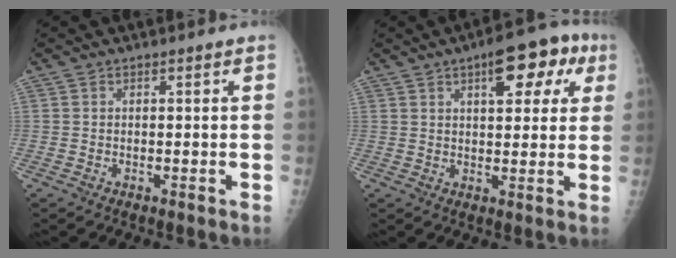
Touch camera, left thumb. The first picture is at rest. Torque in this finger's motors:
{"motor_torque": [0.28, 0.38, -0.17, -0.22, 0.01]}